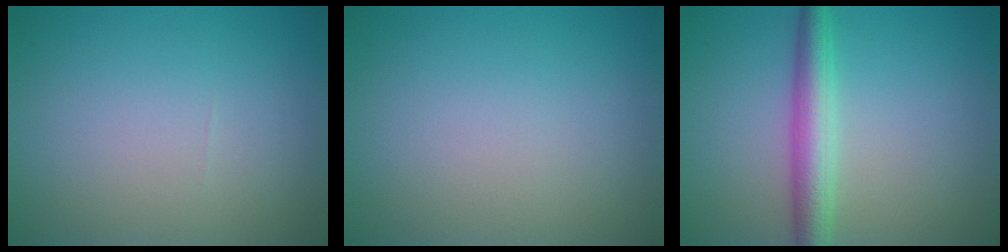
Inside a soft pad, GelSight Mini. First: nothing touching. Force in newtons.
{"total": 0.0}
{"total": 3.9, "press": 3.9, "slide": 0.1}